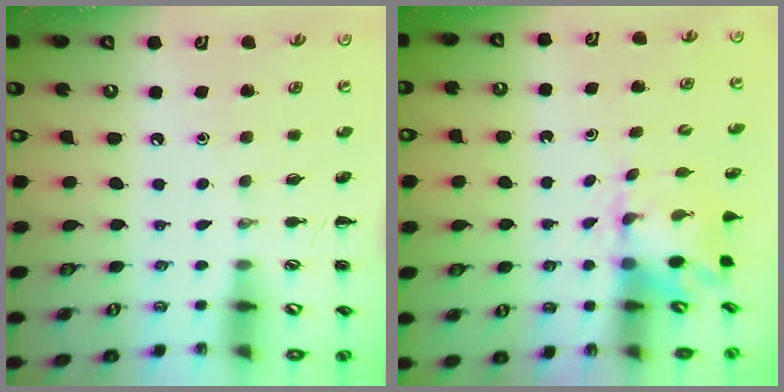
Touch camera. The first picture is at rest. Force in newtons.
{"total": 3.2, "press": 3.1, "slide": 0.3}